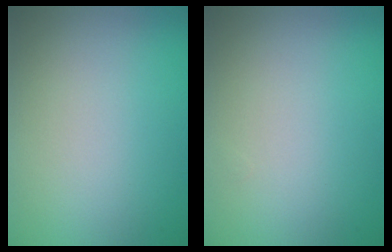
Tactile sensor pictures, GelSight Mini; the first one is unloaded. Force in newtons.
{"total": 0.0}